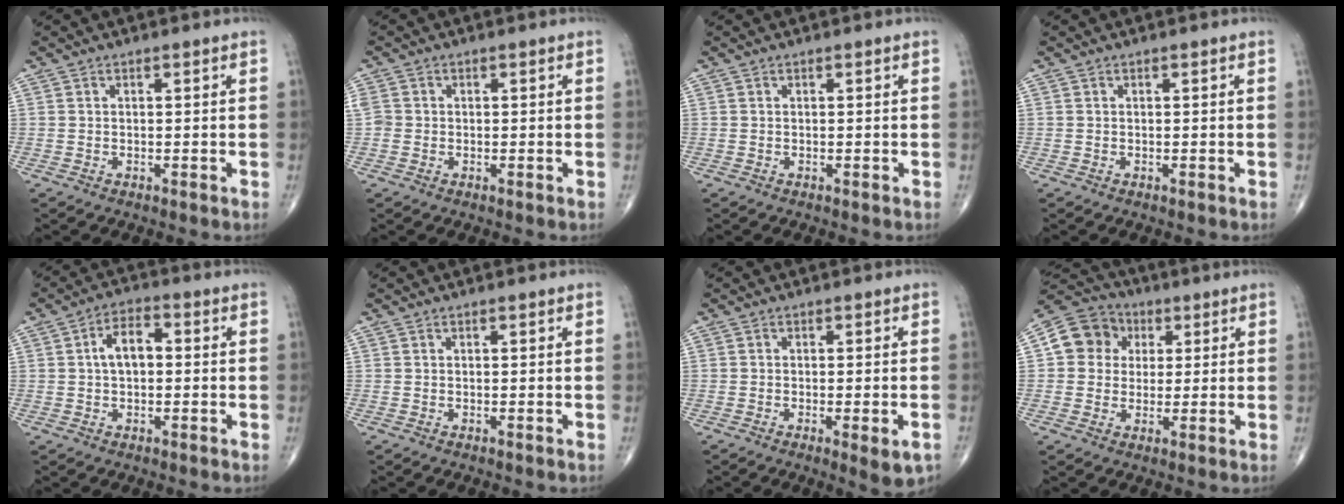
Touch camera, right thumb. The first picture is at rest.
{"total": 2.3, "force": [-0.1, 2.1, 1.0], "torque": [-0.019, 0.007, -0.001]}
{"total": 0.0}
{"total": 0.0}
{"total": 6.2, "force": [0.5, 3.6, 5.0], "torque": [-0.084, 0.020, 0.001]}
{"total": 0.0}
{"total": 5.1, "force": [-2.0, 1.4, 4.5], "torque": [-0.060, -0.004, -0.024]}
{"total": 9.6, "force": [2.0, 8.5, 3.8], "torque": [-0.045, 0.010, 0.022]}